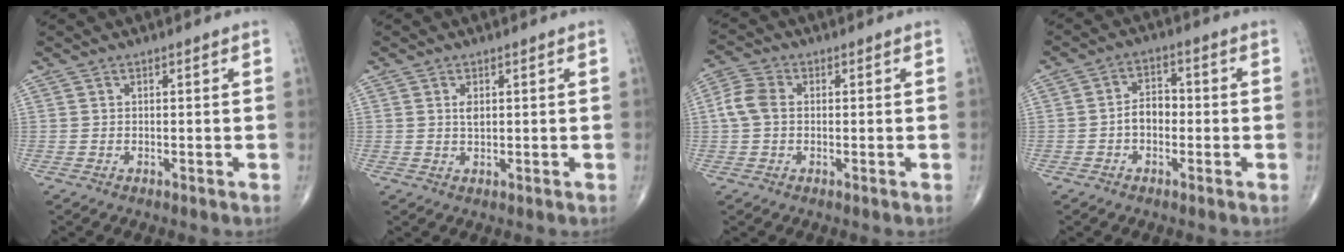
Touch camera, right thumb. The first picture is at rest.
{"total": 1.9, "force": [0.5, 1.0, 1.5], "torque": [-0.025, -0.003, 0.011]}
{"total": 5.2, "force": [0.2, 3.8, 3.6], "torque": [-0.082, 0.017, -0.003]}
{"total": 4.8, "force": [-1.0, 3.3, 3.4], "torque": [-0.039, 0.023, -0.027]}